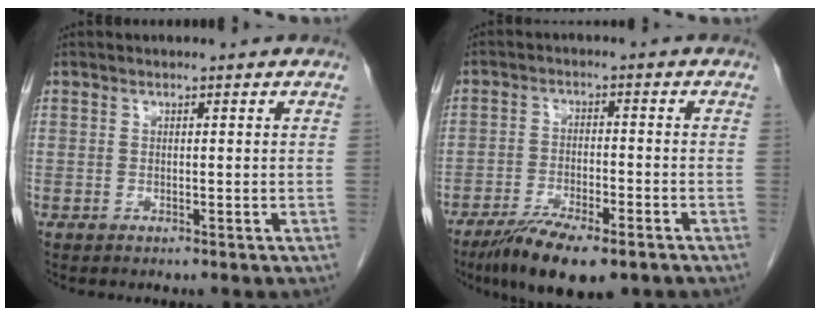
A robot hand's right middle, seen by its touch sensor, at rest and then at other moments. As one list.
[{"total": 10.5, "force": [-7.4, 2.6, 7.0], "torque": [-0.113, -0.018, -0.118]}]